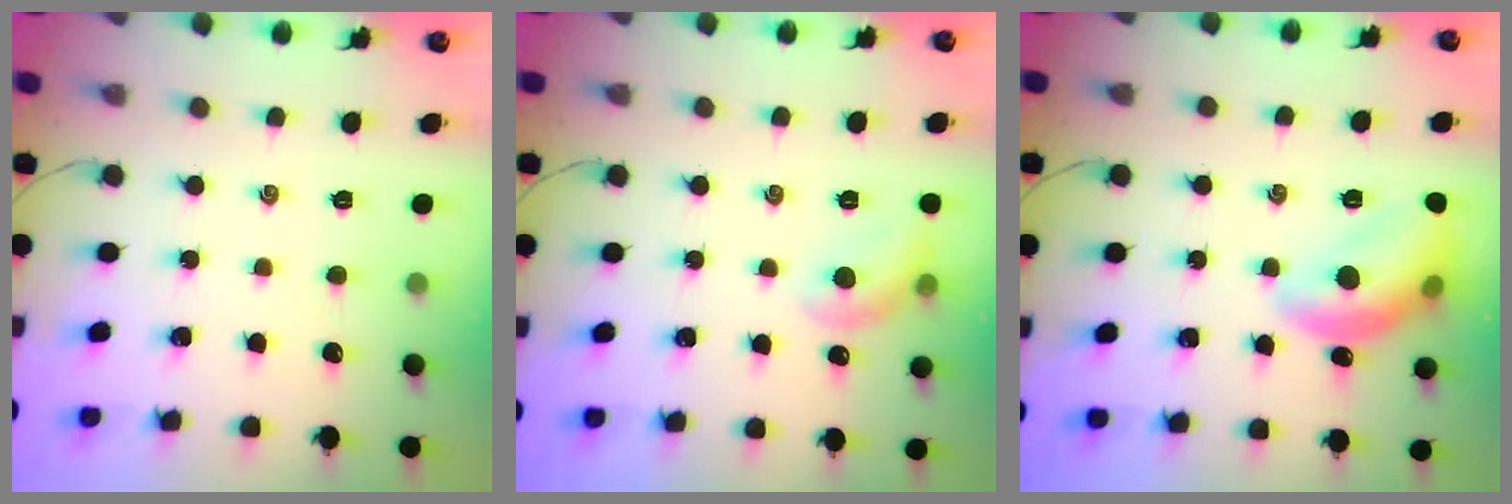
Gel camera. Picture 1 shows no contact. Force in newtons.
{"total": 7.5, "press": 7.4, "slide": 1.1}
{"total": 14.1, "press": 14.1, "slide": 1.1}